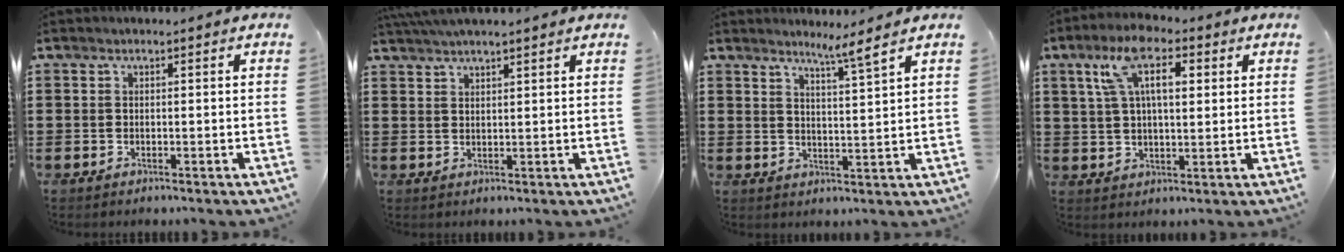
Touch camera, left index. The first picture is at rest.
{"total": 2.9, "force": [2.8, -0.1, 1.0], "torque": [-0.026, 0.000, 0.053]}
{"total": 4.1, "force": [3.5, -1.2, 1.8], "torque": [-0.045, -0.018, 0.058]}
{"total": 9.0, "force": [3.9, 3.7, 7.2], "torque": [-0.144, 0.014, 0.067]}